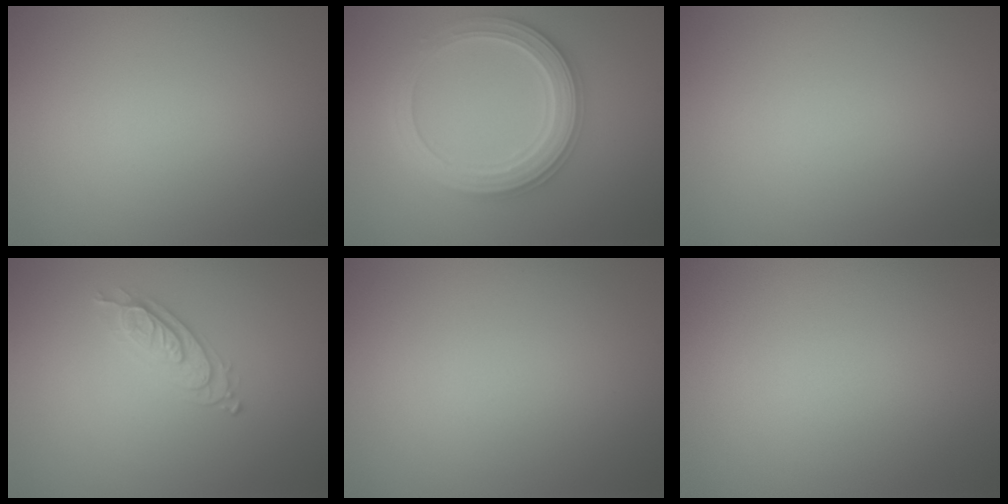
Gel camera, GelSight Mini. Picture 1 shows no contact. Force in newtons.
{"total": 5.5, "press": 5.4, "slide": 1.0}
{"total": 0.0}
{"total": 2.2, "press": 2.1, "slide": 0.7}
{"total": 0.0}
{"total": 0.0}